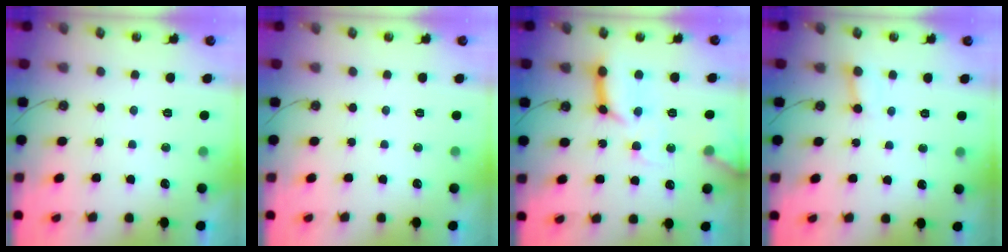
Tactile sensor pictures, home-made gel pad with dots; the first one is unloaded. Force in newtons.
{"total": 0.0}
{"total": 13.3, "press": 13.2, "slide": 1.5}
{"total": 2.7, "press": 2.7, "slide": 0.3}